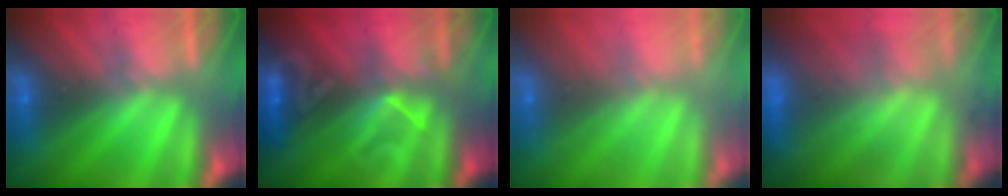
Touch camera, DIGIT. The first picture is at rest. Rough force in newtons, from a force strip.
{"total": 2.6}
{"total": 8.5}
{"total": 7.5}